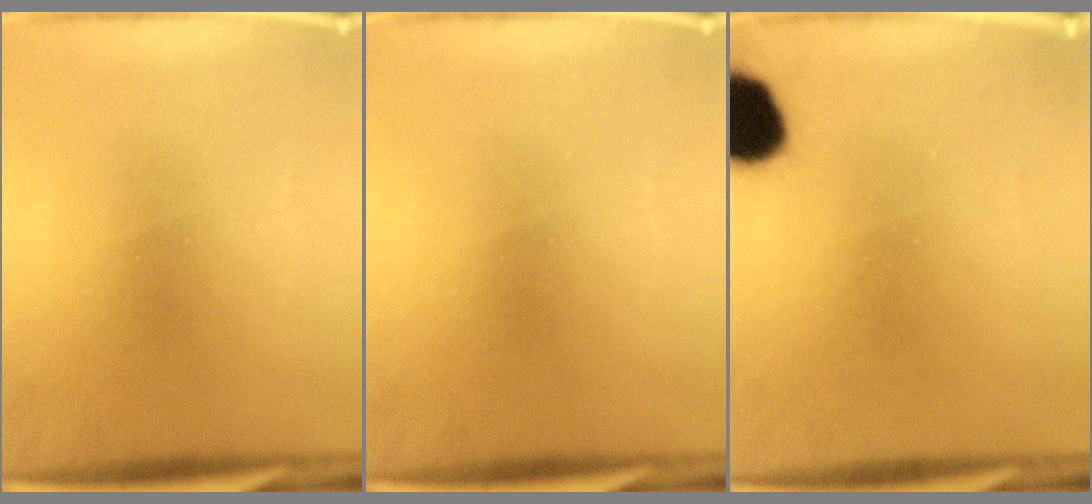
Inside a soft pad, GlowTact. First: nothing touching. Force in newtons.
{"total": 0.0}
{"total": 10.2}